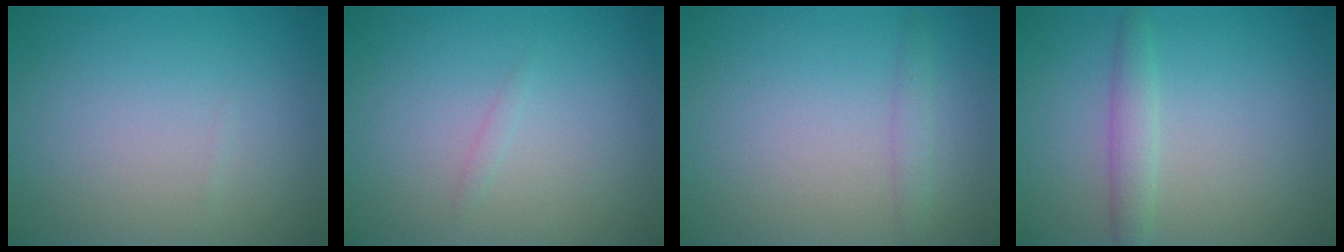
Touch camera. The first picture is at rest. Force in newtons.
{"total": 0.5, "press": 0.5, "slide": 0.0}
{"total": 1.1, "press": 1.0, "slide": 0.1}
{"total": 1.9, "press": 1.9, "slide": 0.0}